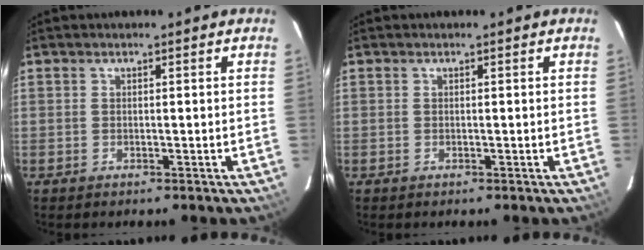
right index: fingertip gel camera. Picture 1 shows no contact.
{"total": 0.0}